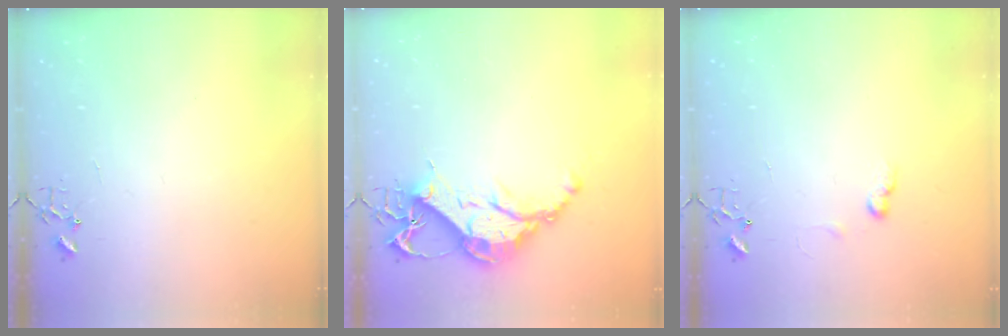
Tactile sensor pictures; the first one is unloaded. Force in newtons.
{"total": 13.8, "press": 13.8, "slide": 1.1}
{"total": 6.7, "press": 6.6, "slide": 0.9}